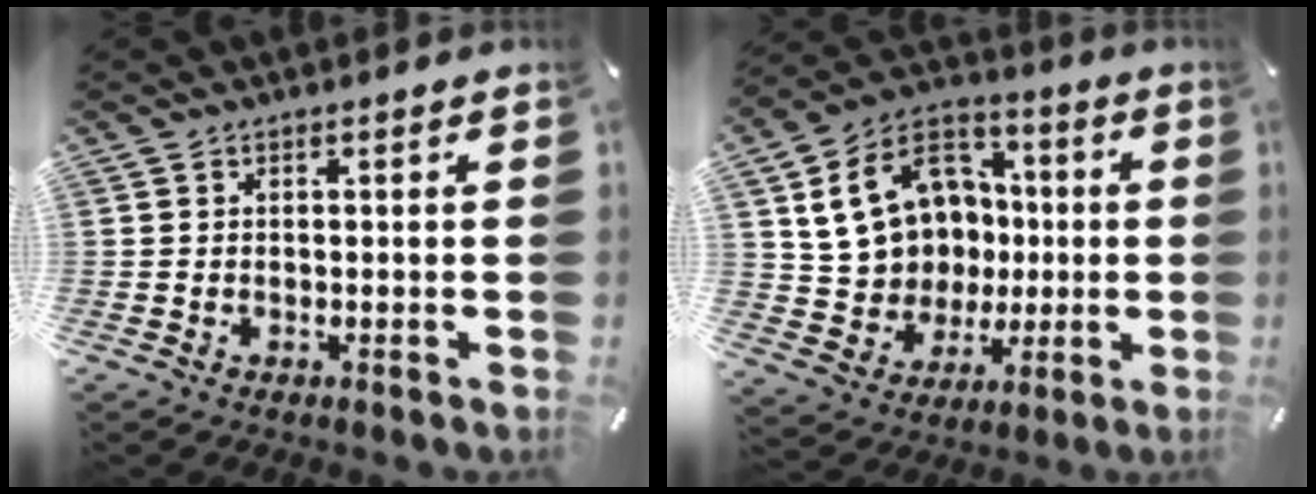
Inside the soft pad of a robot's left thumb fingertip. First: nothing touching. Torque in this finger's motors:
{"motor_torque": [0.55, 1.25, 0.59, -0.05, 0.49]}